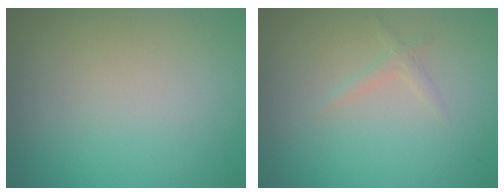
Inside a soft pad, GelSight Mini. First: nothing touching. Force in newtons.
{"total": 0.8, "press": 0.8, "slide": 0.0}